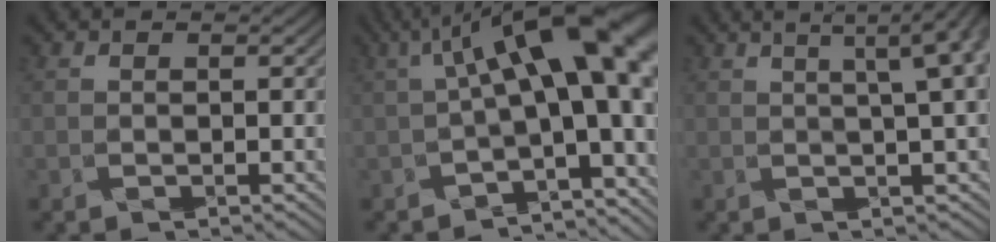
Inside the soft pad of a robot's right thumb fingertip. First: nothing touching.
{"total": 15.0, "force": [1.7, 5.3, 13.9], "torque": [-0.201, 0.010, 0.042]}
{"total": 5.9, "force": [2.0, 0.6, 5.6], "torque": [-0.070, 0.022, 0.028]}